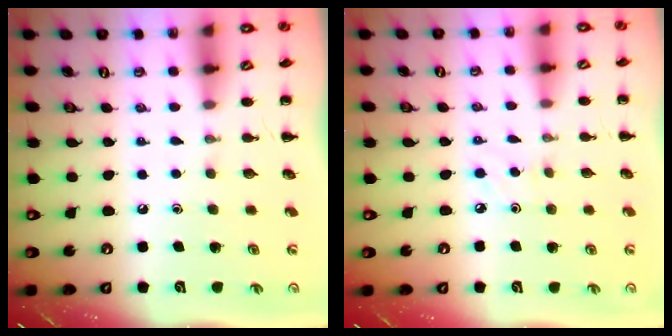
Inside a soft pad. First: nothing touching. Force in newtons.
{"total": 2.7, "press": 2.5, "slide": 0.9}